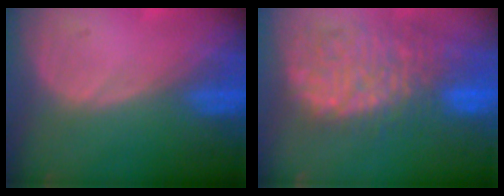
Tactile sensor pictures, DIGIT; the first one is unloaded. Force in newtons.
{"total": 12.7, "press": 11.1, "slide": 6.1}